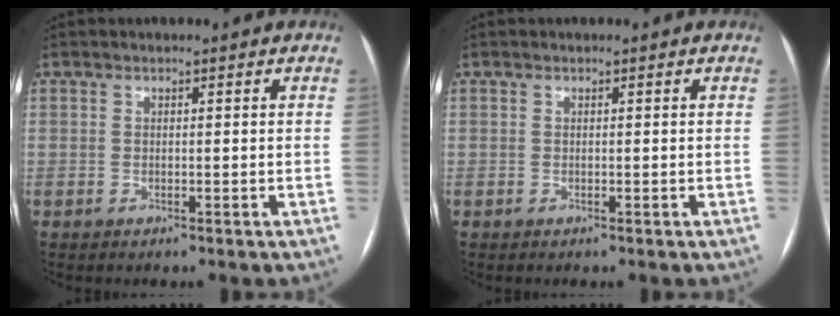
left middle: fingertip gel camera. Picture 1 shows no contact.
{"total": 0.0}